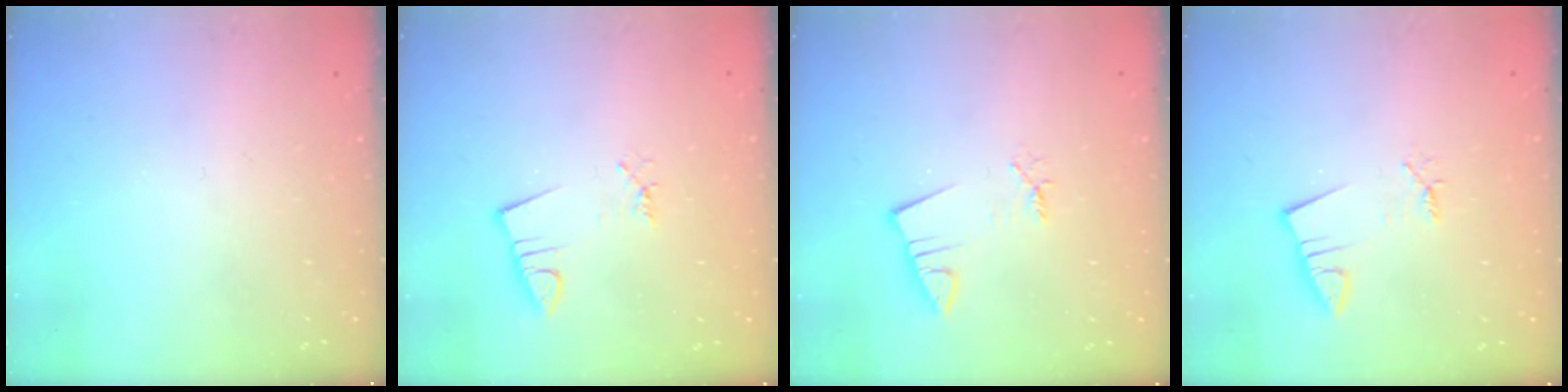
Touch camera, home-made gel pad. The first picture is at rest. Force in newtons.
{"total": 1.0, "press": 1.0, "slide": 0.0}
{"total": 2.3, "press": 2.2, "slide": 0.3}
{"total": 2.0, "press": 2.0, "slide": 0.2}